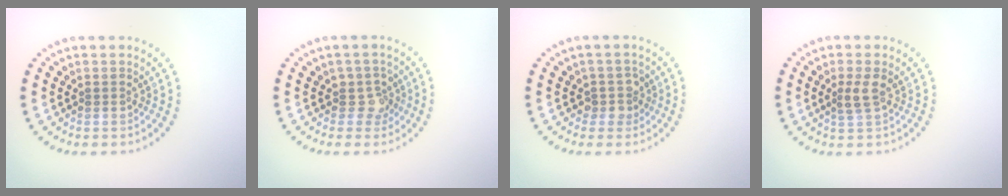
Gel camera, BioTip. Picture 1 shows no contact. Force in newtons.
{"total": 1.9, "press": 1.4, "slide": 1.2}
{"total": 1.6, "press": 1.3, "slide": 1.0}
{"total": 1.8, "press": 1.5, "slide": 0.9}